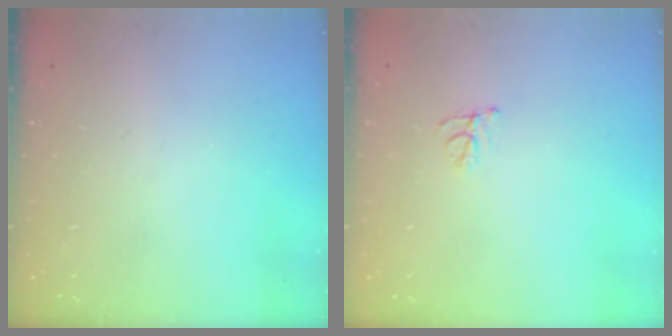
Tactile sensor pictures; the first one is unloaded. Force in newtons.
{"total": 5.6, "press": 5.5, "slide": 0.6}